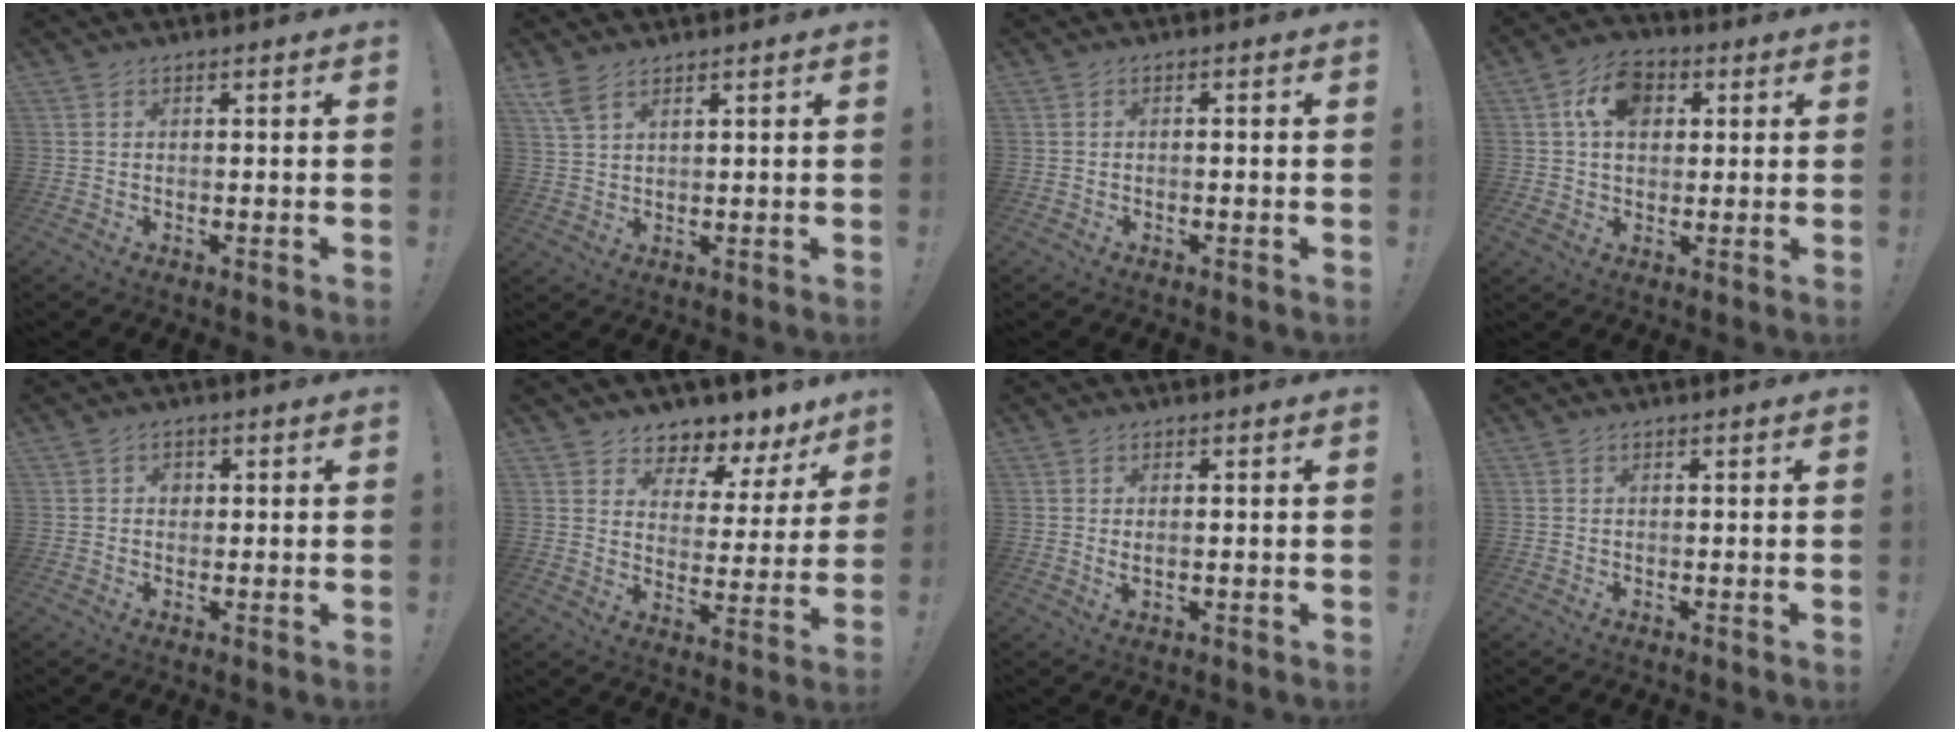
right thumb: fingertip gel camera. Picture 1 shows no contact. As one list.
[{"total": 4.5, "force": [3.5, 1.4, 2.4], "torque": [-0.043, -0.016, 0.067]}, {"total": 1.0, "force": [-0.8, -0.1, 0.6], "torque": [-0.011, 0.000, -0.014]}, {"total": 10.8, "force": [3.5, 7.9, 6.4], "torque": [-0.104, 0.004, 0.068]}, {"total": 1.6, "force": [0.0, 1.4, 0.7], "torque": [-0.009, 0.002, -0.003]}, {"total": 6.3, "force": [5.2, 3.2, 1.5], "torque": [-0.010, -0.065, 0.092]}, {"total": 1.6, "force": [0.8, 0.3, 1.4], "torque": [-0.011, -0.008, 0.010]}, {"total": 0.0}]